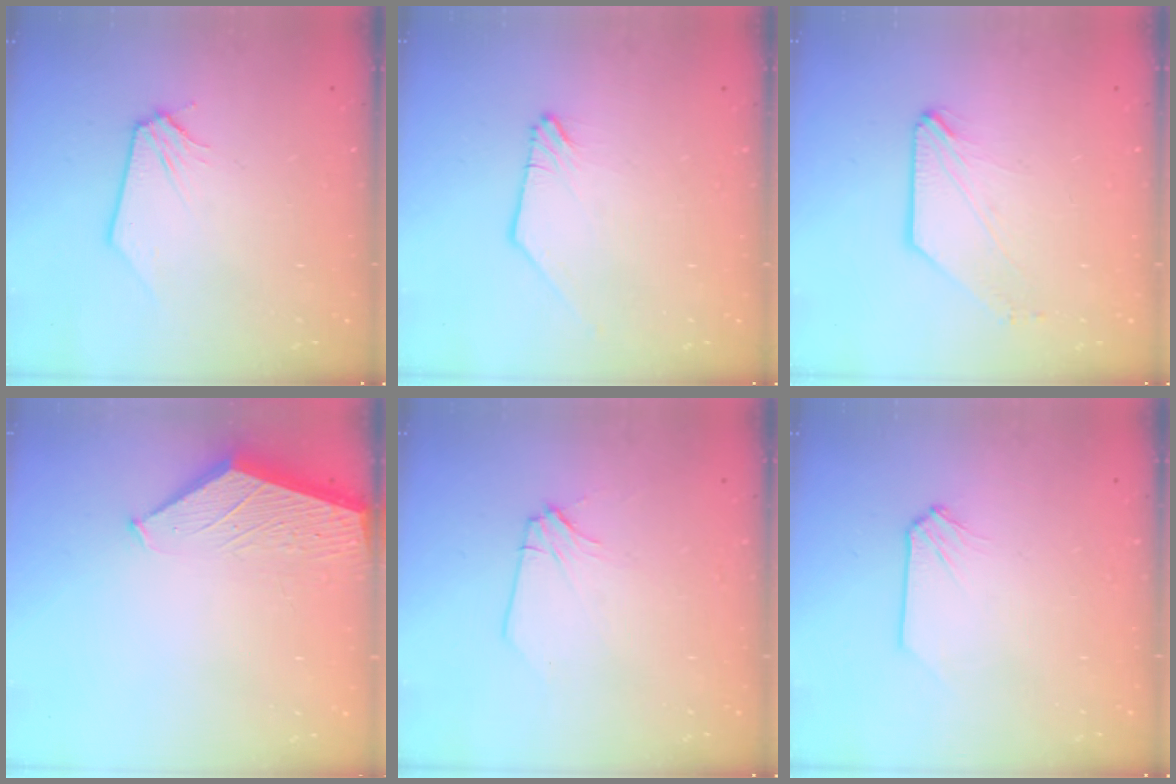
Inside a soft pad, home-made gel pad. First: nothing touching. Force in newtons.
{"total": 0.0}
{"total": 0.0}
{"total": 1.4, "press": 1.4, "slide": 0.2}
{"total": 2.2, "press": 2.2, "slide": 0.3}
{"total": 0.5, "press": 0.5, "slide": 0.0}